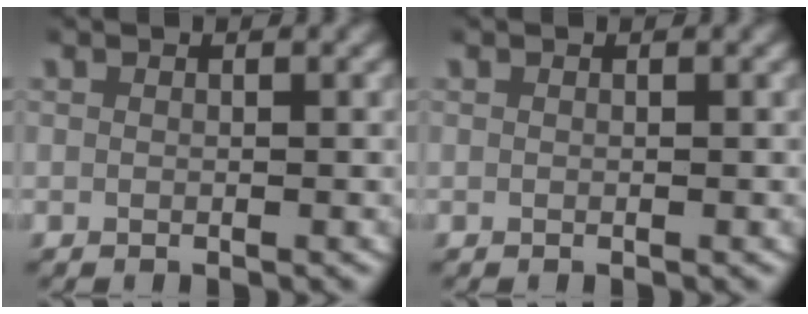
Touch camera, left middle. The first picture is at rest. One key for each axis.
{"total": 0.0}